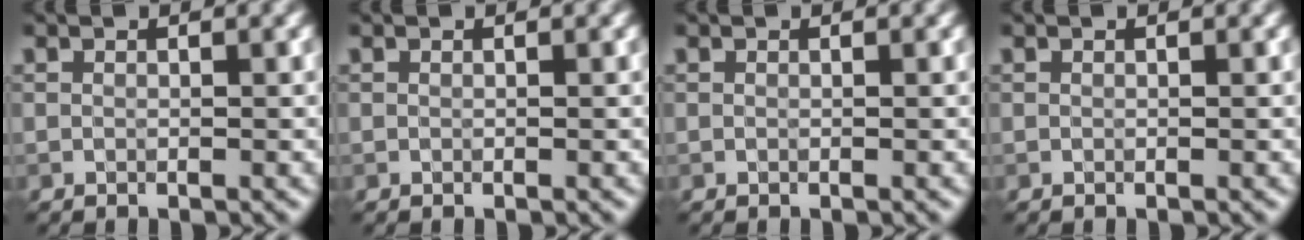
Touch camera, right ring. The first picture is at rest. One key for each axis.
{"total": 0.0}
{"total": 0.0}
{"total": 0.0}